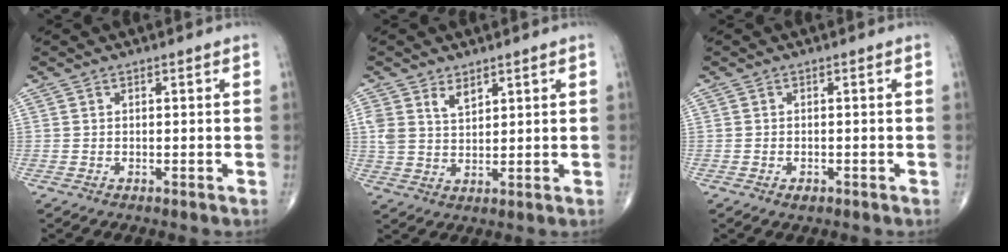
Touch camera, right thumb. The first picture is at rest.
{"total": 4.8, "force": [2.9, 2.7, 2.7], "torque": [-0.039, -0.016, 0.061]}
{"total": 1.3, "force": [-0.7, 0.7, 0.8], "torque": [-0.011, 0.002, -0.008]}